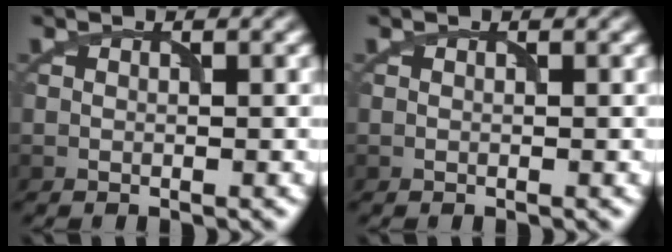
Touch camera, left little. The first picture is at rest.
{"total": 0.0}